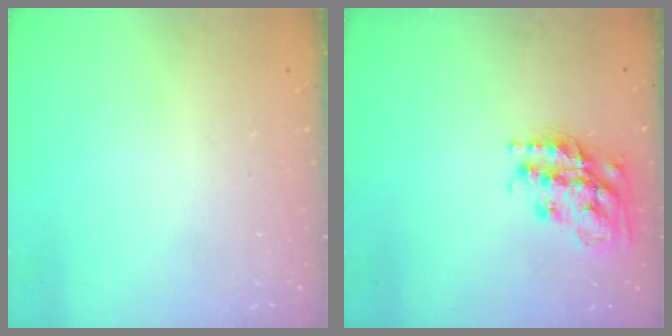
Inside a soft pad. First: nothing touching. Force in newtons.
{"total": 18.7, "press": 18.6, "slide": 1.5}